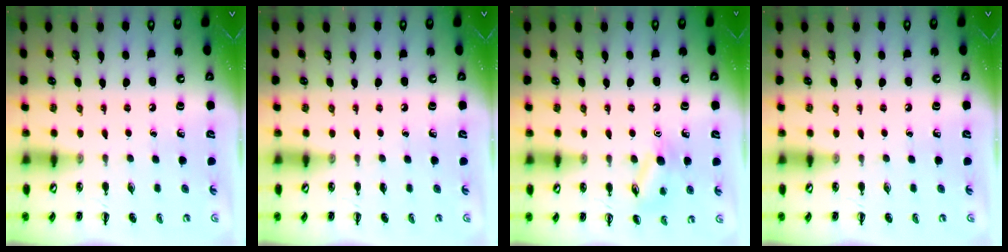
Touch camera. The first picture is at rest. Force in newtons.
{"total": 0.0}
{"total": 9.5, "press": 9.5, "slide": 0.9}
{"total": 0.0}